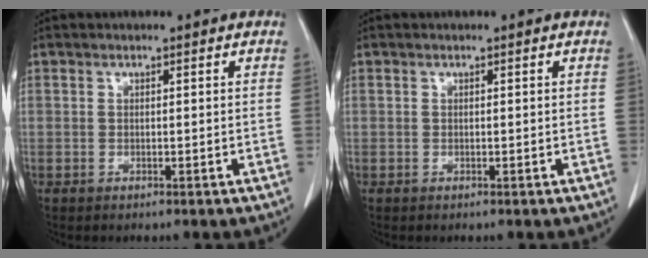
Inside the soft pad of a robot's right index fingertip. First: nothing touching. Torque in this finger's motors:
{"motor_torque": [0.00, 0.00, 0.00, 0.00]}